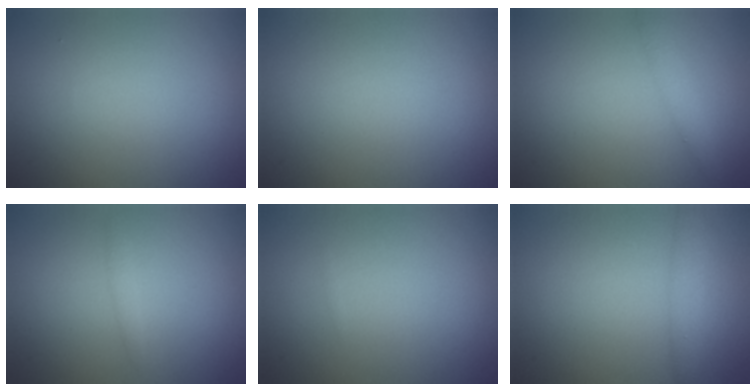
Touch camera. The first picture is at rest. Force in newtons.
{"total": 0.0}
{"total": 1.7, "press": 1.7, "slide": 0.1}
{"total": 0.7, "press": 0.7, "slide": 0.0}
{"total": 0.0}
{"total": 1.7, "press": 1.7, "slide": 0.2}